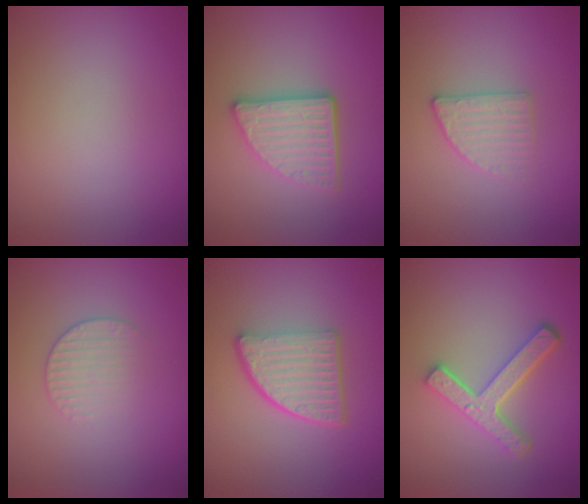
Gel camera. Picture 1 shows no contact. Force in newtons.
{"total": 4.2, "press": 3.3, "slide": 2.6}
{"total": 2.3, "press": 2.2, "slide": 0.5}
{"total": 1.9, "press": 1.9, "slide": 0.3}
{"total": 5.3, "press": 3.8, "slide": 3.8}
{"total": 4.3, "press": 3.3, "slide": 2.8}